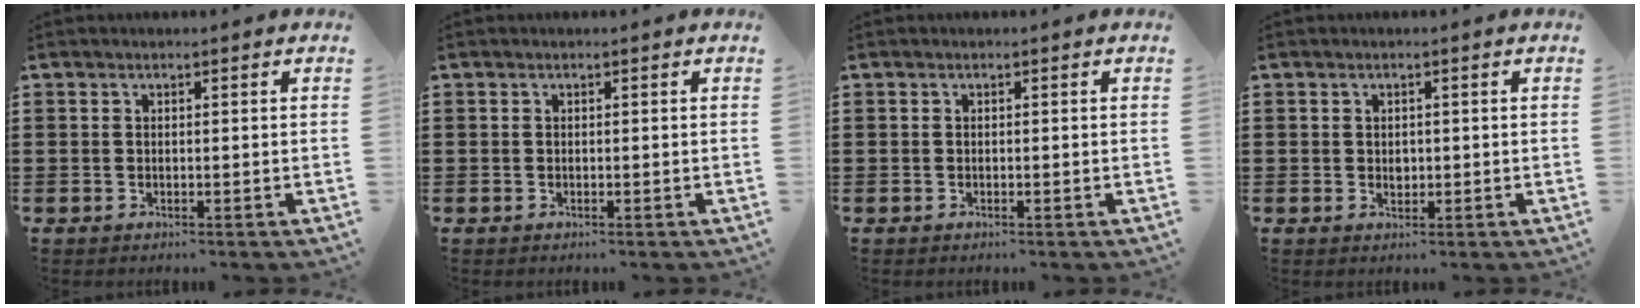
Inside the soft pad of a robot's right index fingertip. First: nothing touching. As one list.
[{"total": 0.0}, {"total": 0.0}, {"total": 1.2, "force": [0.1, 1.0, 0.7], "torque": [-0.014, 0.005, 0.000]}]